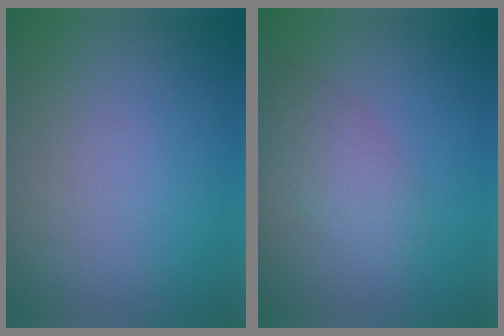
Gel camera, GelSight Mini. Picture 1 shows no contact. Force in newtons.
{"total": 2.9, "press": 2.9, "slide": 0.2}